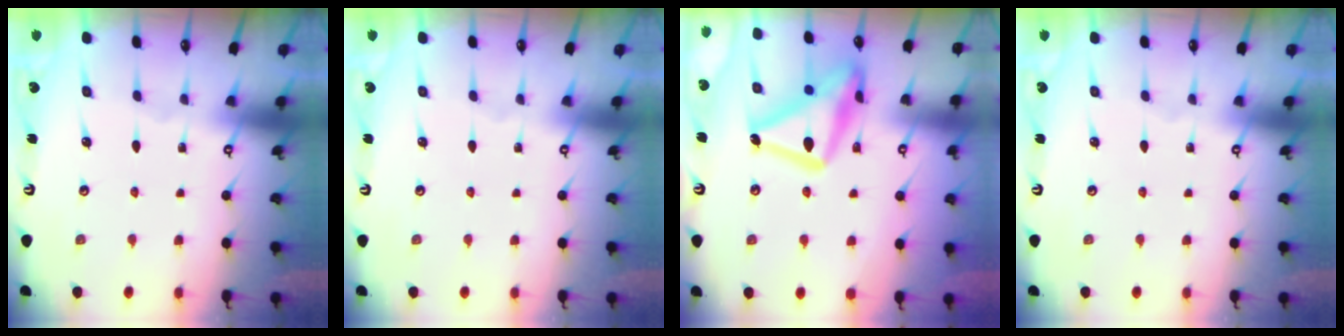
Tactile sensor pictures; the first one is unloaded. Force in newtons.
{"total": 0.0}
{"total": 20.7, "press": 20.7, "slide": 1.4}
{"total": 0.0}